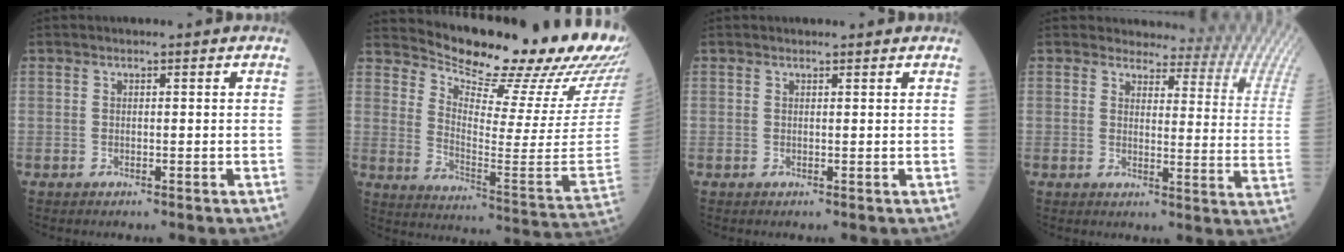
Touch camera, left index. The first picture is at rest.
{"total": 24.4, "force": [22.8, 0.9, 8.6], "torque": [-0.151, -0.139, 0.290]}
{"total": 1.4, "force": [1.4, 0.4, 0.3], "torque": [-0.010, 0.006, 0.013]}
{"total": 18.5, "force": [17.7, 1.8, 5.3], "torque": [-0.046, -0.118, 0.170]}